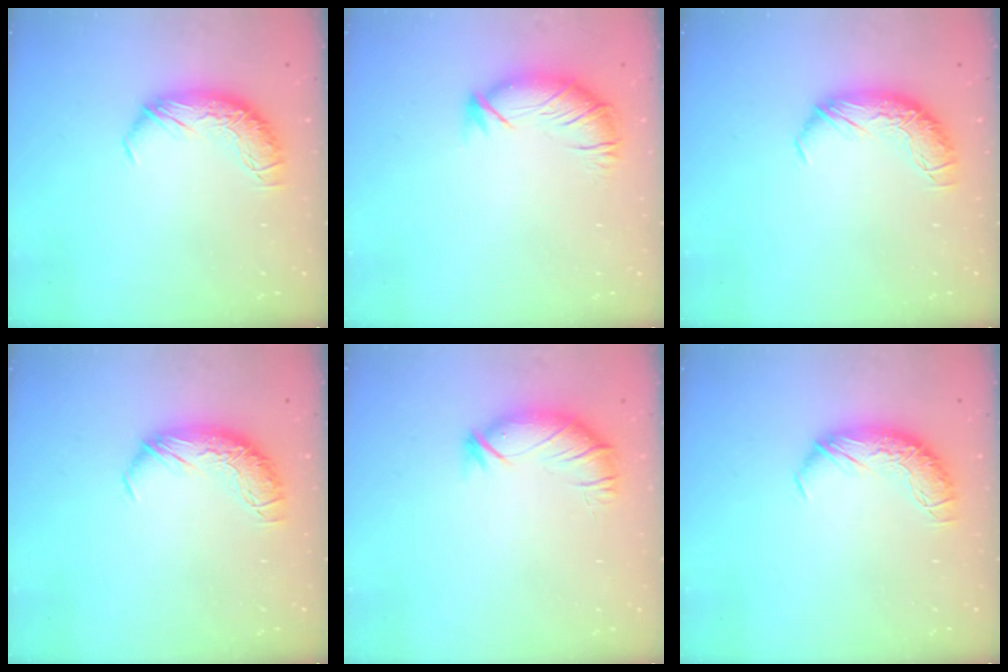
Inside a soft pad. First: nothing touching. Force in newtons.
{"total": 2.8, "press": 2.0, "slide": 1.9}
{"total": 0.0}
{"total": 0.0}
{"total": 3.0, "press": 2.3, "slide": 1.9}
{"total": 0.0}